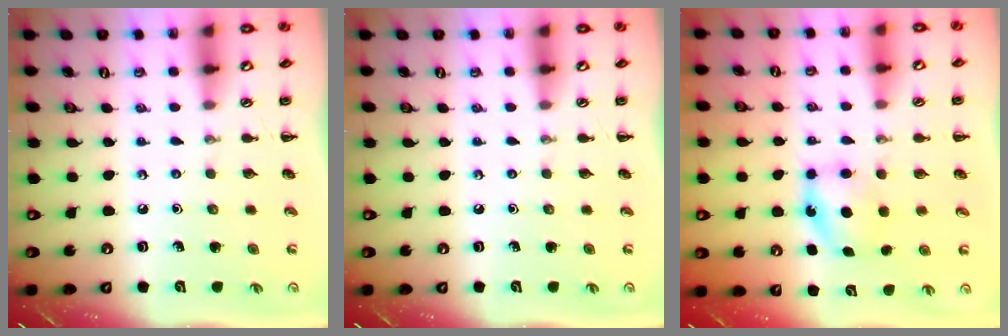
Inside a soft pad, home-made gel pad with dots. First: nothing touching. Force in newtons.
{"total": 0.0}
{"total": 5.9, "press": 5.9, "slide": 1.0}